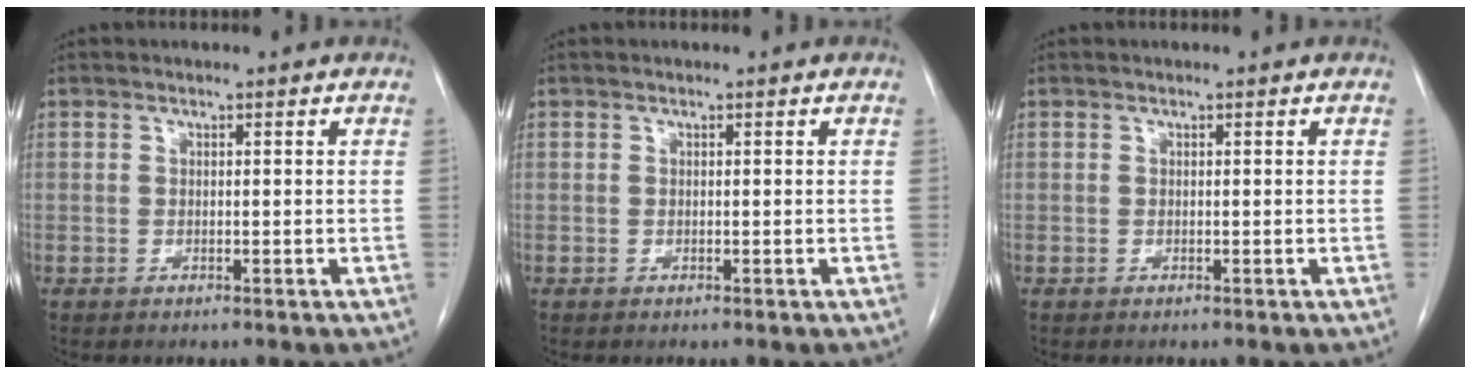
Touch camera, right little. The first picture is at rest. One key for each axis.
{"total": 0.0}
{"total": 0.0}